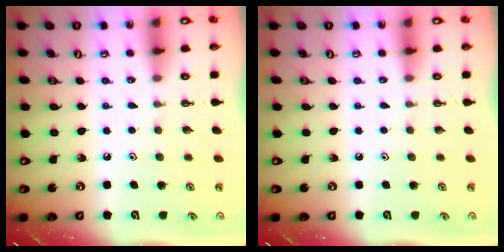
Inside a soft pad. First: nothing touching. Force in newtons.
{"total": 0.0}